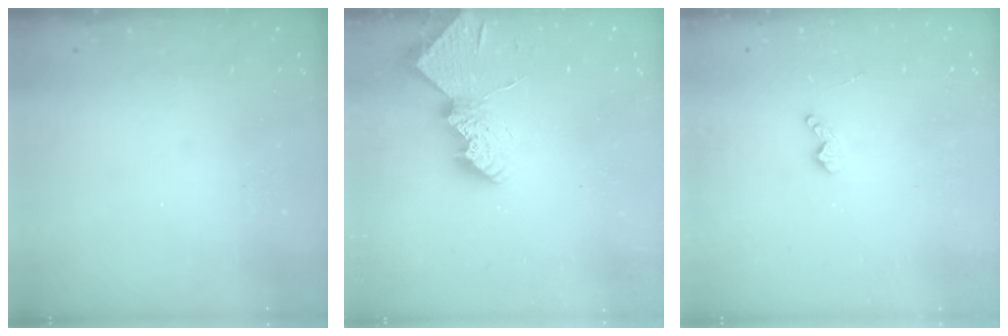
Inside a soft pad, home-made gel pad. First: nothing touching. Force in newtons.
{"total": 10.1, "press": 10.1, "slide": 0.7}
{"total": 4.2, "press": 4.2, "slide": 0.5}